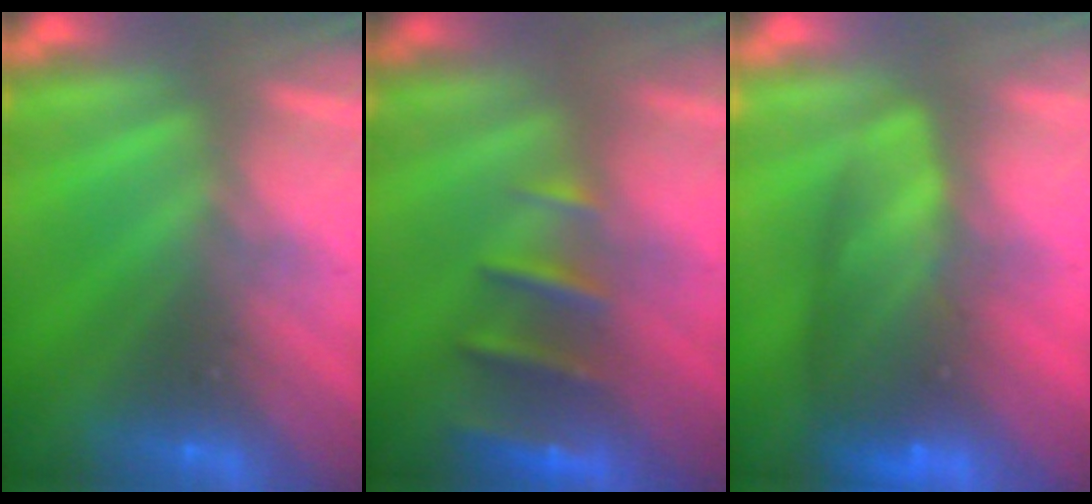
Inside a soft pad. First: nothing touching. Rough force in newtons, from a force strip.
{"total": 2.4}
{"total": 7.6}